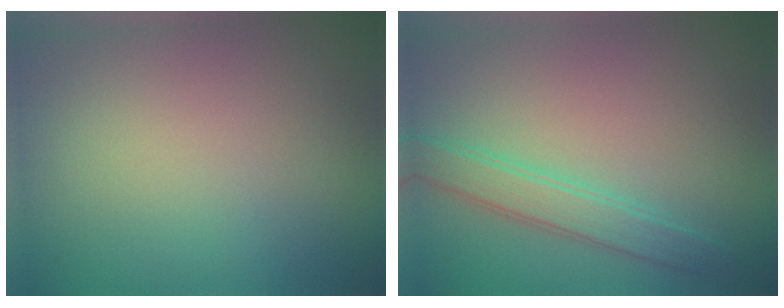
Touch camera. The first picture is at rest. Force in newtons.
{"total": 2.8, "press": 2.8, "slide": 0.1}